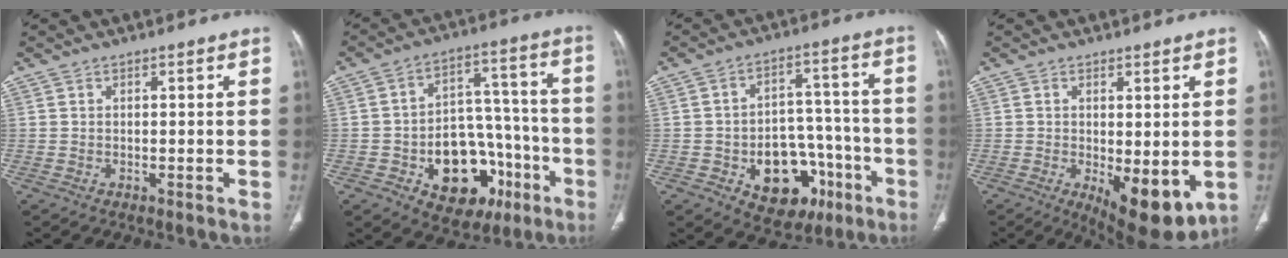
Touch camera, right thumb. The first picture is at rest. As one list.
[{"total": 19.2, "force": [-7.2, 12.9, 12.2], "torque": [-0.126, 0.060, -0.091]}, {"total": 16.2, "force": [-6.7, 11.0, 9.8], "torque": [-0.091, 0.055, -0.083]}, {"total": 10.8, "force": [-2.3, 4.4, 9.6], "torque": [-0.128, -0.025, -0.020]}]